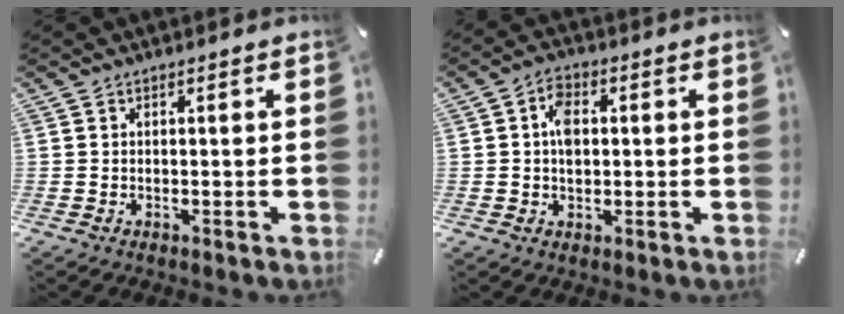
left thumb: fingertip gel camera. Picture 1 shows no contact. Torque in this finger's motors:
{"motor_torque": [0.16, 0.00, 0.26, 0.23, 0.06]}